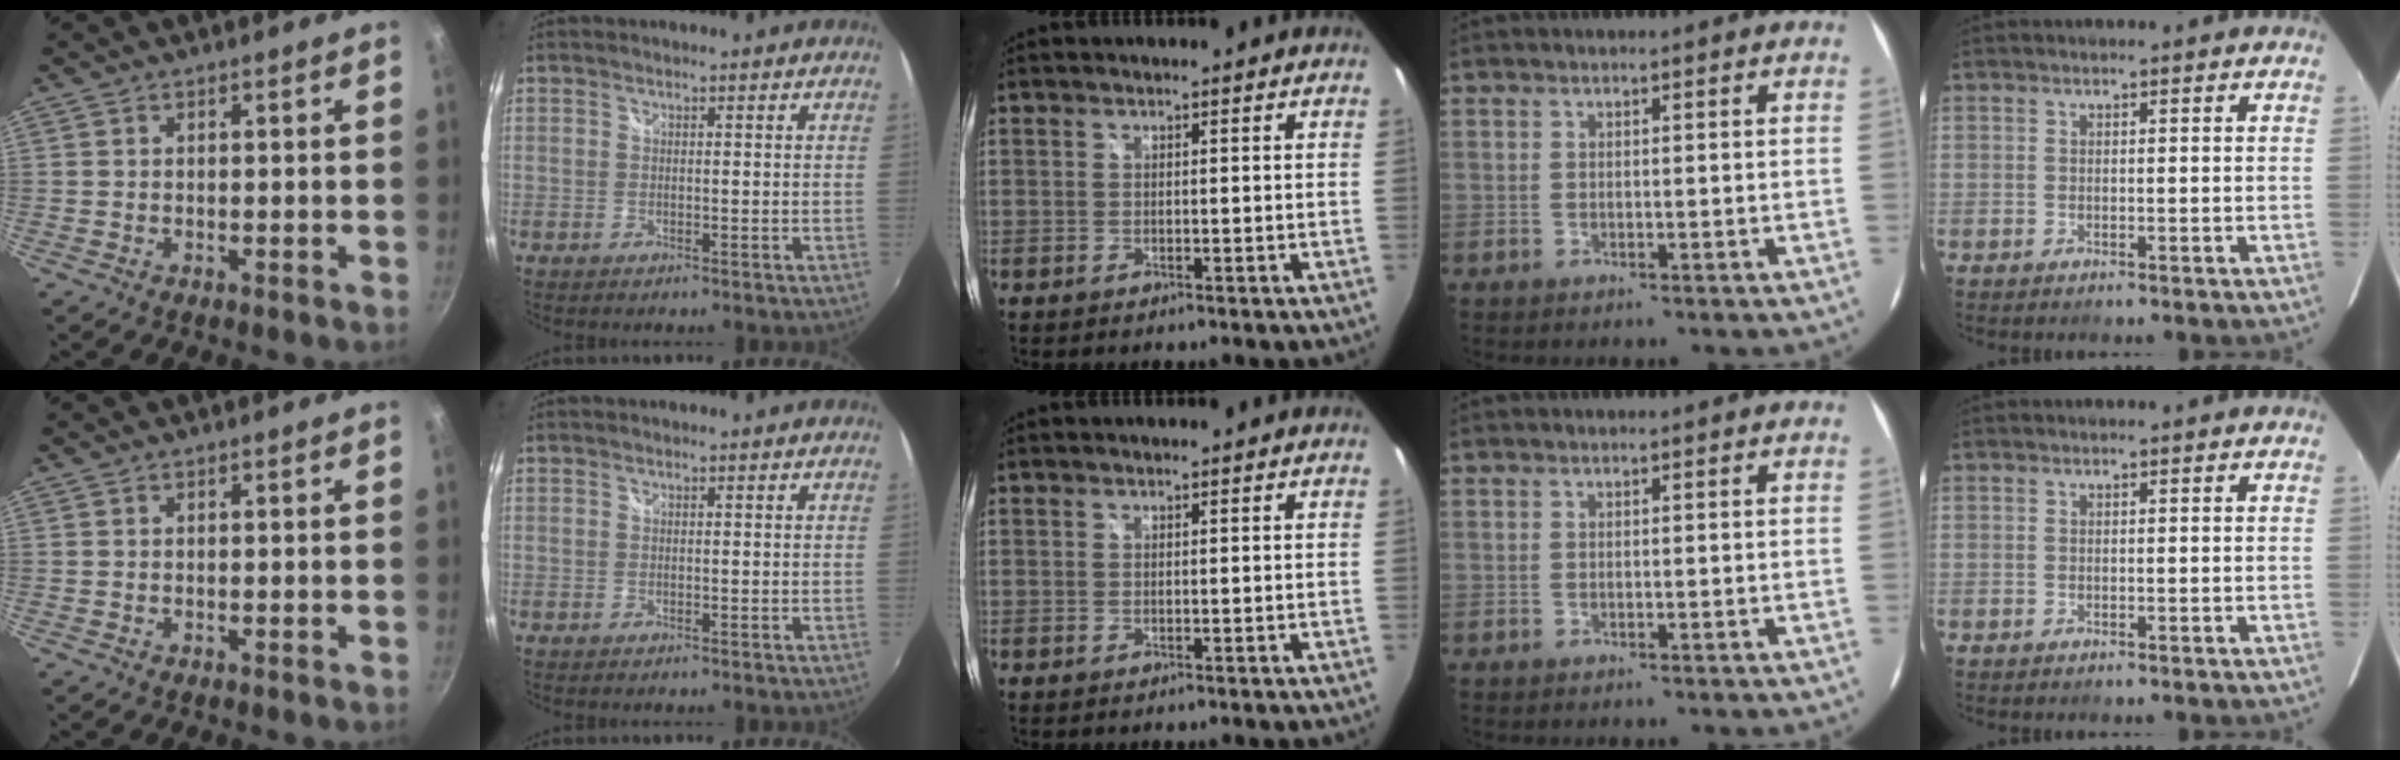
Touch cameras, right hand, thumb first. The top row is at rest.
{}